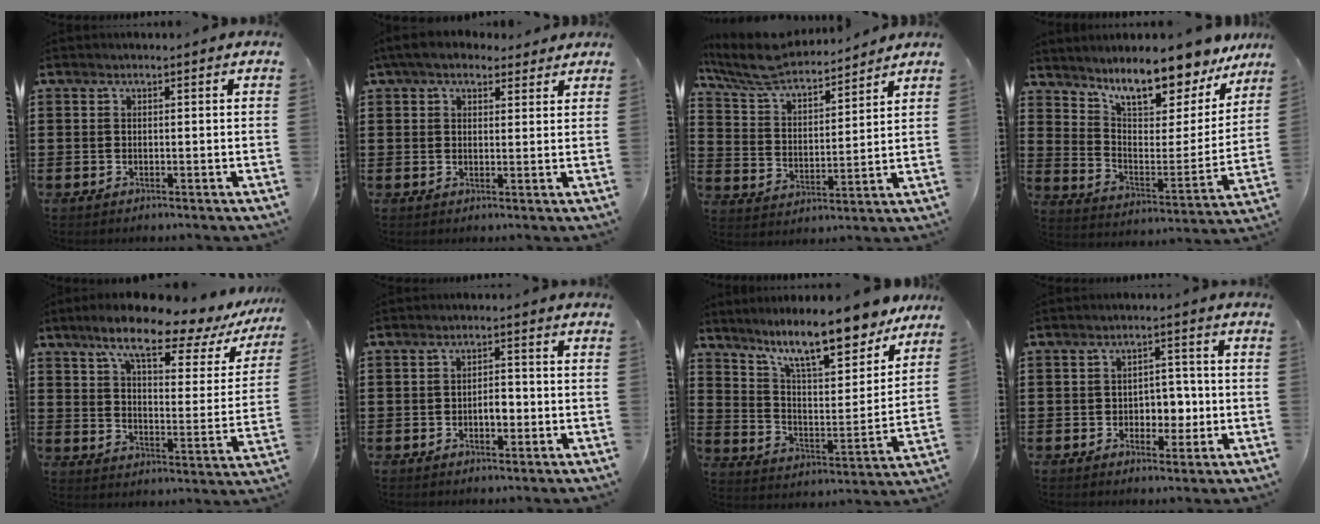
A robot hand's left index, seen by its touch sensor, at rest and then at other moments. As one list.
[{"total": 4.8, "force": [3.7, 2.0, 2.2], "torque": [-0.054, 0.003, 0.070]}, {"total": 7.3, "force": [6.6, 1.3, 3.0], "torque": [-0.086, -0.037, 0.112]}, {"total": 11.8, "force": [10.4, 2.0, 5.2], "torque": [-0.108, -0.073, 0.181]}, {"total": 11.0, "force": [8.2, 1.8, 7.1], "torque": [-0.144, -0.044, 0.129]}, {"total": 3.0, "force": [-0.7, 1.4, 2.5], "torque": [-0.041, 0.002, -0.018]}, {"total": 12.9, "force": [10.6, 2.1, 7.0], "torque": [-0.146, -0.057, 0.183]}, {"total": 4.4, "force": [-0.9, 3.3, 2.7], "torque": [-0.045, 0.002, -0.024]}]